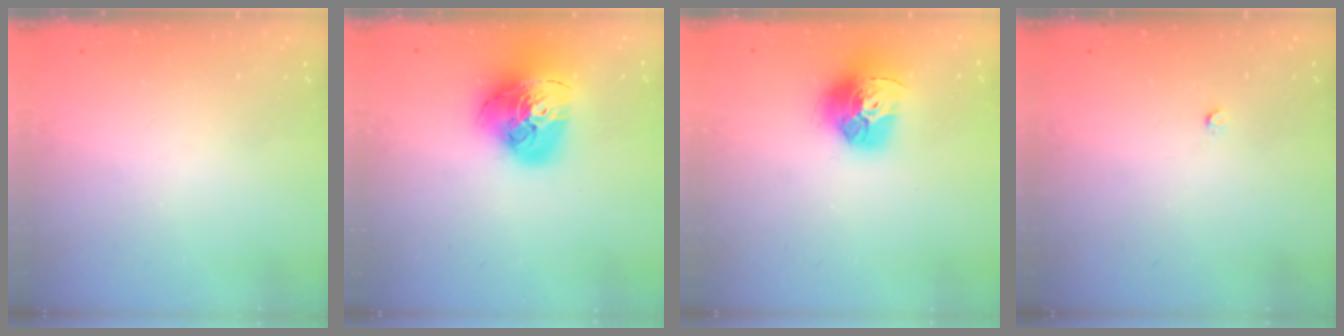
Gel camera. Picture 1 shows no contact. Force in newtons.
{"total": 19.9, "press": 19.8, "slide": 2.2}
{"total": 15.9, "press": 15.9, "slide": 1.6}
{"total": 2.2, "press": 2.2, "slide": 0.3}